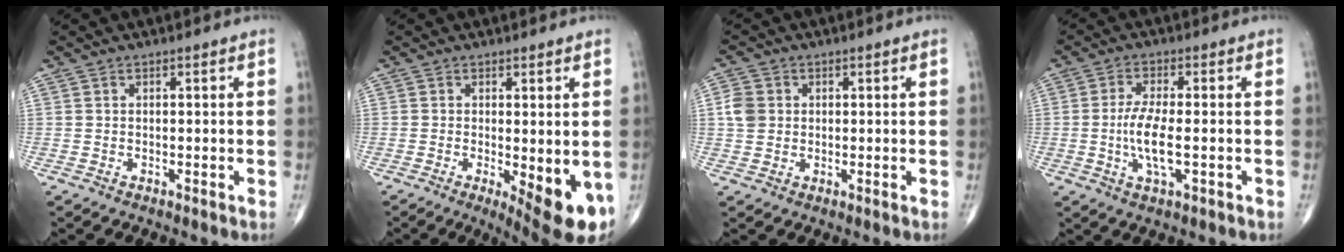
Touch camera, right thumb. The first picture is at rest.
{"total": 9.8, "force": [-2.5, 3.0, 9.0], "torque": [-0.113, -0.022, -0.028]}
{"total": 4.2, "force": [0.5, 3.6, 2.0], "torque": [-0.030, 0.003, 0.007]}
{"total": 7.0, "force": [-1.1, 2.1, 6.6], "torque": [-0.141, -0.005, -0.023]}